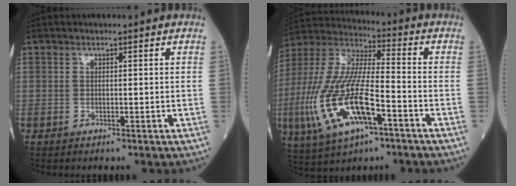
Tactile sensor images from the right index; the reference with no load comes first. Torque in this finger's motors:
{"motor_torque": [1.85, -0.29, 1.06, 0.17]}